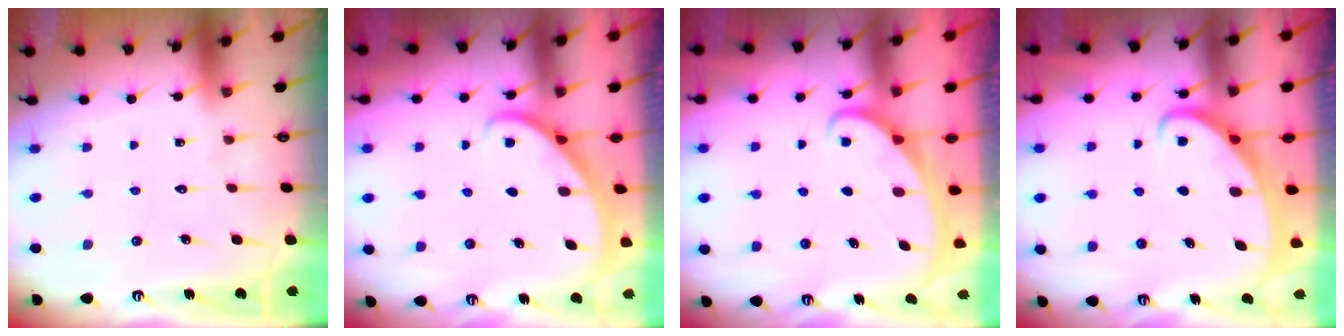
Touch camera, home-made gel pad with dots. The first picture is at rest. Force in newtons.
{"total": 2.1, "press": 2.1, "slide": 0.2}
{"total": 2.3, "press": 2.2, "slide": 0.3}
{"total": 2.6, "press": 2.6, "slide": 0.3}